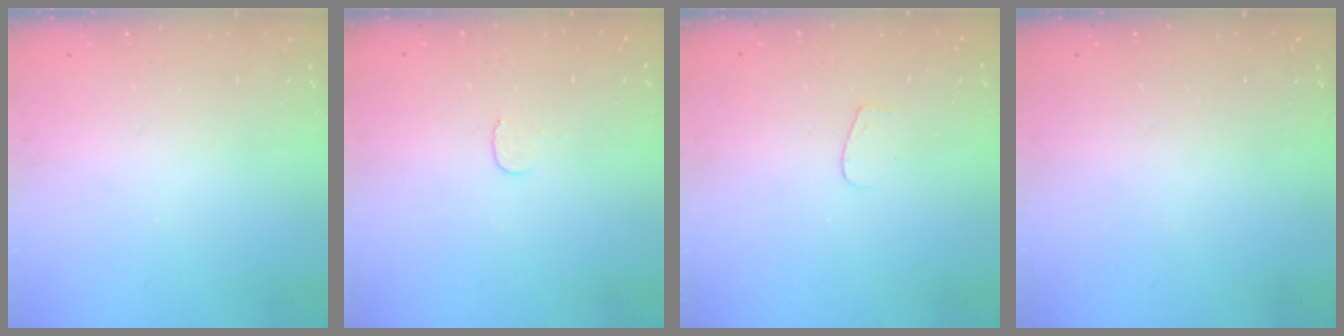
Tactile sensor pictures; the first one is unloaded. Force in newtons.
{"total": 3.7, "press": 3.7, "slide": 0.3}
{"total": 3.5, "press": 3.5, "slide": 0.3}
{"total": 0.0}